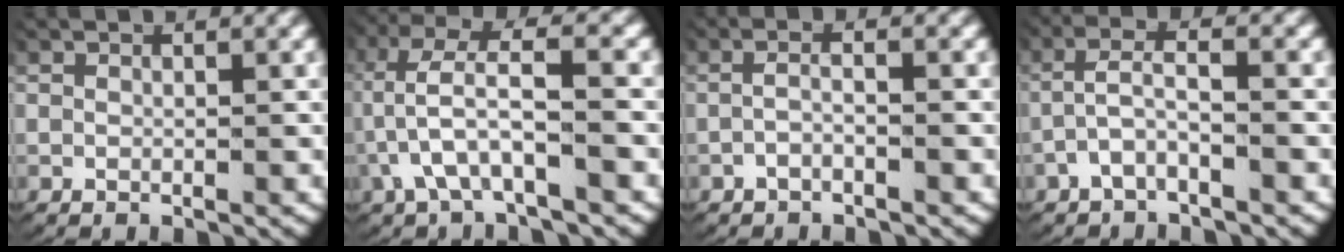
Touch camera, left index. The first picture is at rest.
{"total": 5.4, "force": [0.9, 2.8, 4.6], "torque": [-0.110, 0.002, 0.018]}
{"total": 1.6, "force": [-0.8, 0.3, 1.4], "torque": [-0.030, -0.003, -0.013]}
{"total": 2.5, "force": [-0.5, 1.0, 2.2], "torque": [-0.056, -0.001, -0.009]}